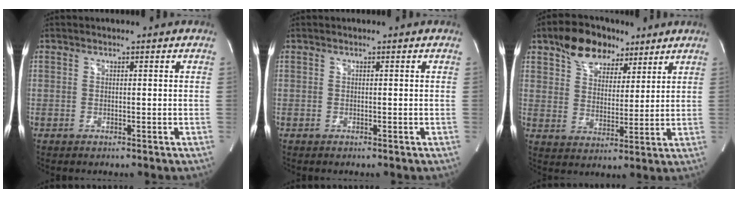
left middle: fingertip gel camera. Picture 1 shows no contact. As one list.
[{"total": 0.0}, {"total": 10.4, "force": [6.8, 6.2, 4.8], "torque": [-0.082, 0.024, 0.117]}]